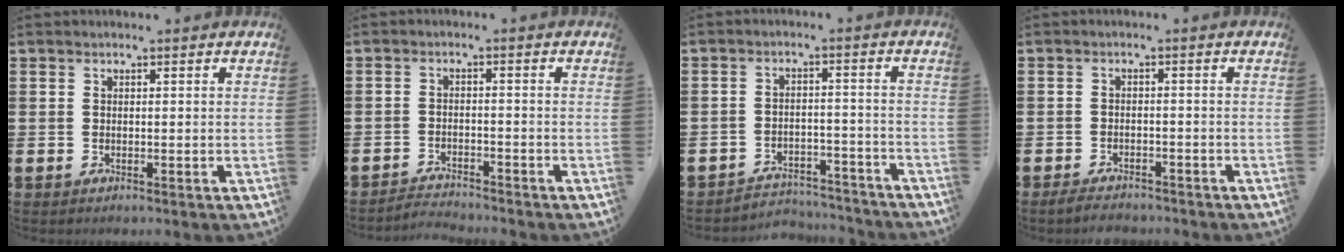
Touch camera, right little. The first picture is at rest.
{"total": 2.3, "force": [-2.3, 0.0, -0.3], "torque": [-0.003, 0.002, -0.051]}
{"total": 3.9, "force": [-3.8, 0.6, 0.2], "torque": [-0.007, 0.007, -0.081]}
{"total": 2.0, "force": [-1.9, 0.2, 0.3], "torque": [-0.009, 0.004, -0.040]}